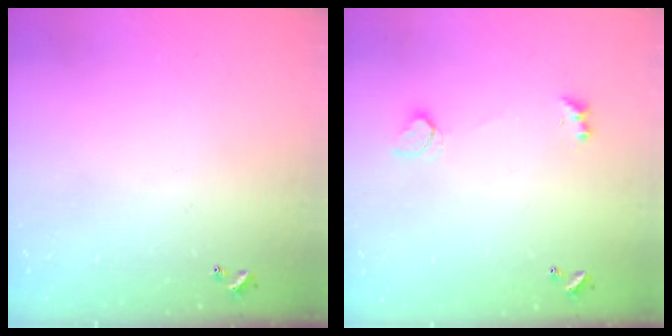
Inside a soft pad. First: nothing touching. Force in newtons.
{"total": 2.3, "press": 1.9, "slide": 1.1}